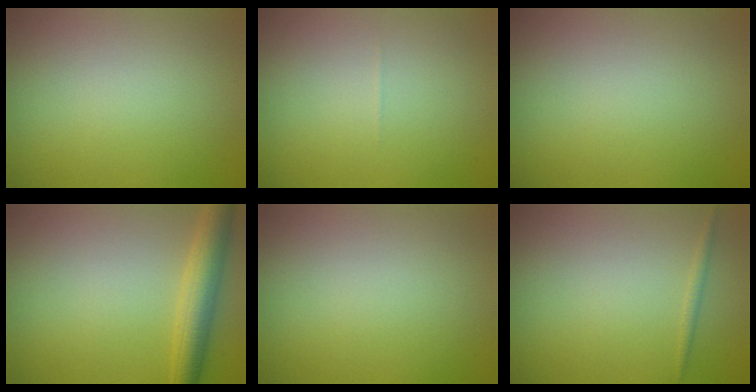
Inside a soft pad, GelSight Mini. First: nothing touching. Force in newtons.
{"total": 0.0}
{"total": 0.0}
{"total": 4.3, "press": 4.3, "slide": 0.2}
{"total": 0.0}
{"total": 0.7, "press": 0.7, "slide": 0.0}